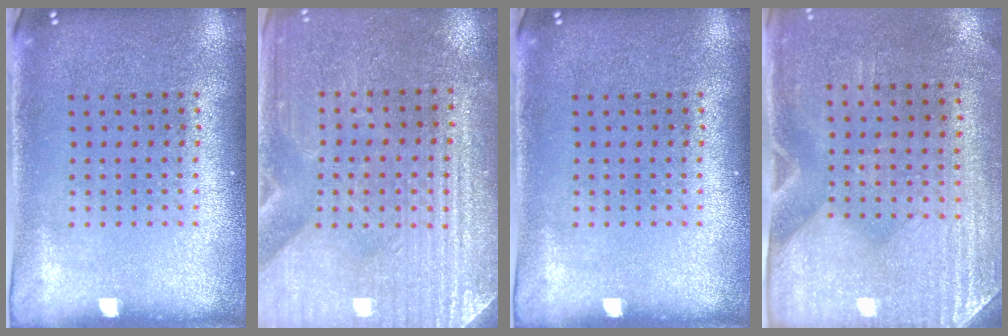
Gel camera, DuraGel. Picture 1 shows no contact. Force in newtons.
{"total": 3.2, "press": 3.0, "slide": 0.9}
{"total": 0.0}
{"total": 2.9, "press": 2.5, "slide": 1.4}